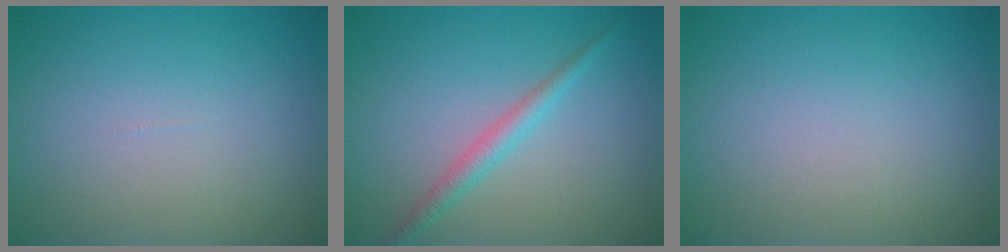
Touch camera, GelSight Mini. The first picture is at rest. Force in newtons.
{"total": 2.0, "press": 2.0, "slide": 0.1}
{"total": 0.0}